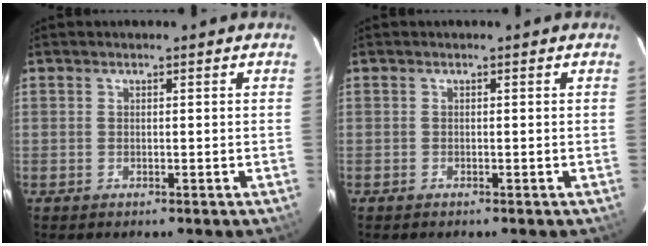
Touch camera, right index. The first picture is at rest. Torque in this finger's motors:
{"motor_torque": [-0.01, -0.01, 0.00, -0.02]}